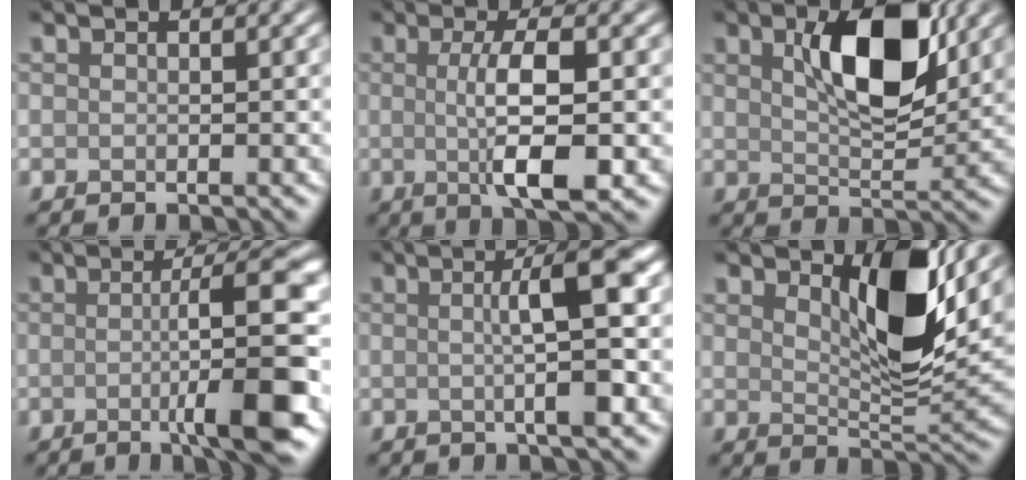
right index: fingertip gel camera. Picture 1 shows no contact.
{"total": 5.8, "force": [-0.3, 1.4, 5.6], "torque": [-0.097, -0.004, -0.004]}
{"total": 7.0, "force": [2.5, 3.1, 5.7], "torque": [-0.099, 0.002, 0.041]}
{"total": 8.3, "force": [-1.0, 1.2, 8.1], "torque": [-0.110, 0.004, -0.020]}
{"total": 5.7, "force": [0.4, 1.0, 5.6], "torque": [-0.077, 0.009, 0.002]}
{"total": 6.9, "force": [2.9, 2.6, 5.7], "torque": [-0.091, -0.007, 0.047]}